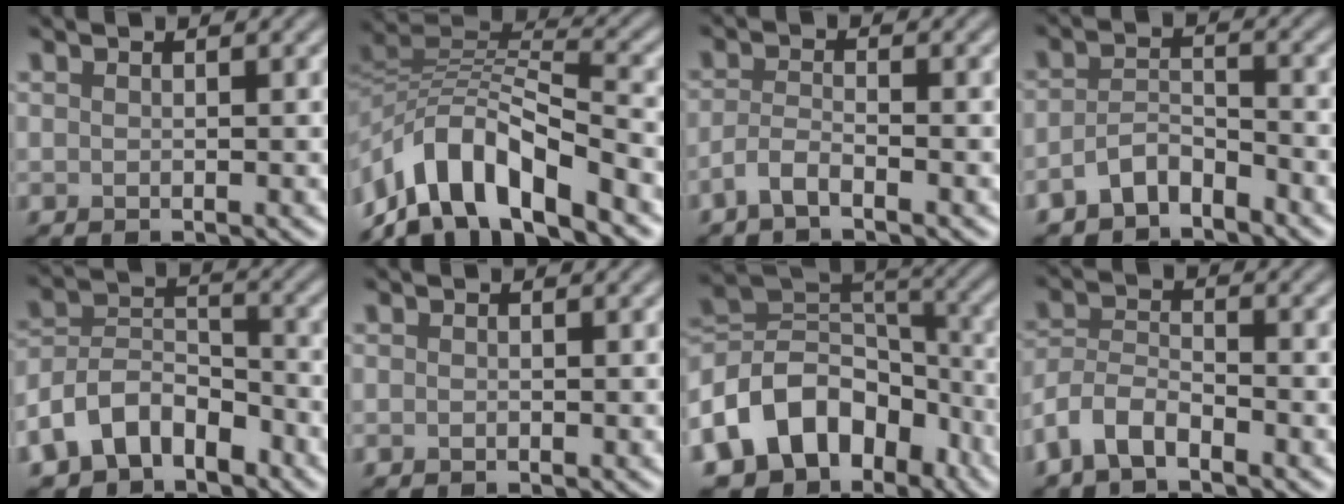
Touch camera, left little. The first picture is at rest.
{"total": 8.9, "force": [-5.0, 3.5, 6.5], "torque": [-0.105, 0.010, -0.101]}
{"total": 1.9, "force": [-1.4, 0.4, 1.2], "torque": [-0.030, 0.003, -0.037]}
{"total": 3.2, "force": [-2.5, 1.4, 1.5], "torque": [-0.029, 0.008, -0.052]}
{"total": 7.3, "force": [-4.6, 4.6, 3.3], "torque": [-0.052, 0.001, -0.100]}
{"total": 0.0}
{"total": 12.1, "force": [-5.9, 8.7, 6.1], "torque": [-0.117, 0.007, -0.108]}
{"total": 3.9, "force": [-2.8, 1.7, 2.2], "torque": [-0.043, 0.002, -0.067]}